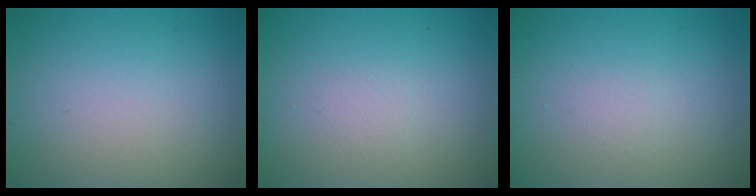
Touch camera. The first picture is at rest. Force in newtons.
{"total": 0.7, "press": 0.7, "slide": 0.0}
{"total": 0.0}